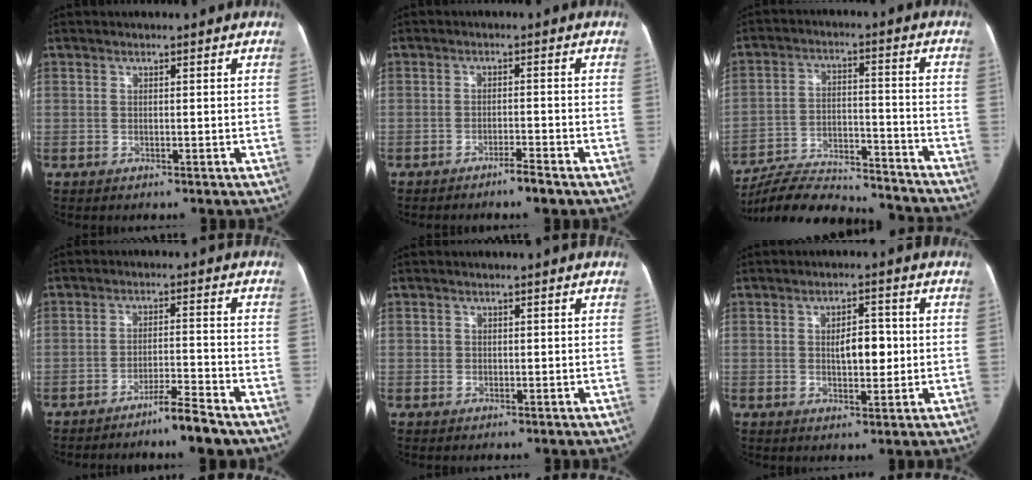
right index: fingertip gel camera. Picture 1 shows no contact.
{"total": 2.7, "force": [-2.3, 0.0, 1.5], "torque": [-0.026, 0.000, -0.039]}
{"total": 20.6, "force": [-19.3, 3.9, 6.0], "torque": [-0.117, 0.011, -0.286]}
{"total": 5.7, "force": [-4.5, -0.1, 3.4], "torque": [-0.053, -0.005, -0.081]}
{"total": 1.1, "force": [0.1, 1.0, 0.2], "torque": [-0.003, 0.011, 0.003]}
{"total": 5.5, "force": [0.2, 2.5, 4.9], "torque": [-0.074, 0.011, 0.007]}